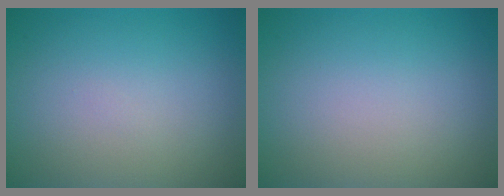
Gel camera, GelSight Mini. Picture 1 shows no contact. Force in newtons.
{"total": 0.0}